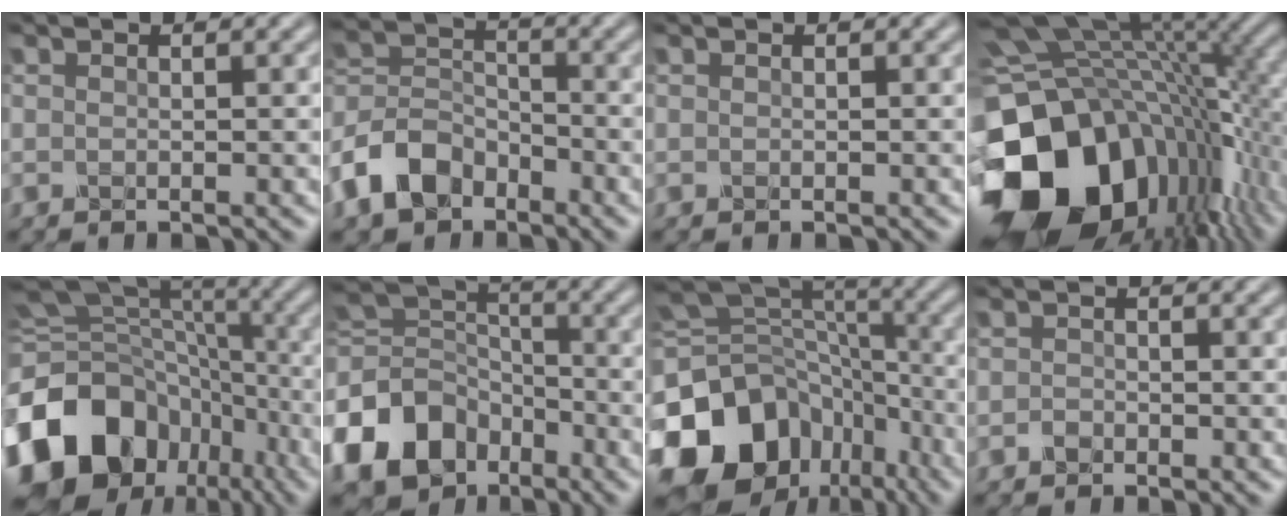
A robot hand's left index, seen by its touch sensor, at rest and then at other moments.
{"total": 6.2, "force": [-3.9, 4.0, 2.6], "torque": [-0.052, 0.001, -0.090]}
{"total": 0.0}
{"total": 18.1, "force": [-4.3, 12.1, 12.7], "torque": [-0.264, -0.016, -0.064]}
{"total": 18.6, "force": [-8.5, 14.0, 8.7], "torque": [-0.206, -0.001, -0.129]}
{"total": 11.3, "force": [-5.8, 8.1, 5.4], "torque": [-0.136, 0.001, -0.127]}
{"total": 17.5, "force": [-7.1, 13.7, 8.2], "torque": [-0.197, -0.008, -0.108]}
{"total": 0.9, "force": [-0.6, 0.6, 0.2], "torque": [-0.002, -0.001, -0.012]}